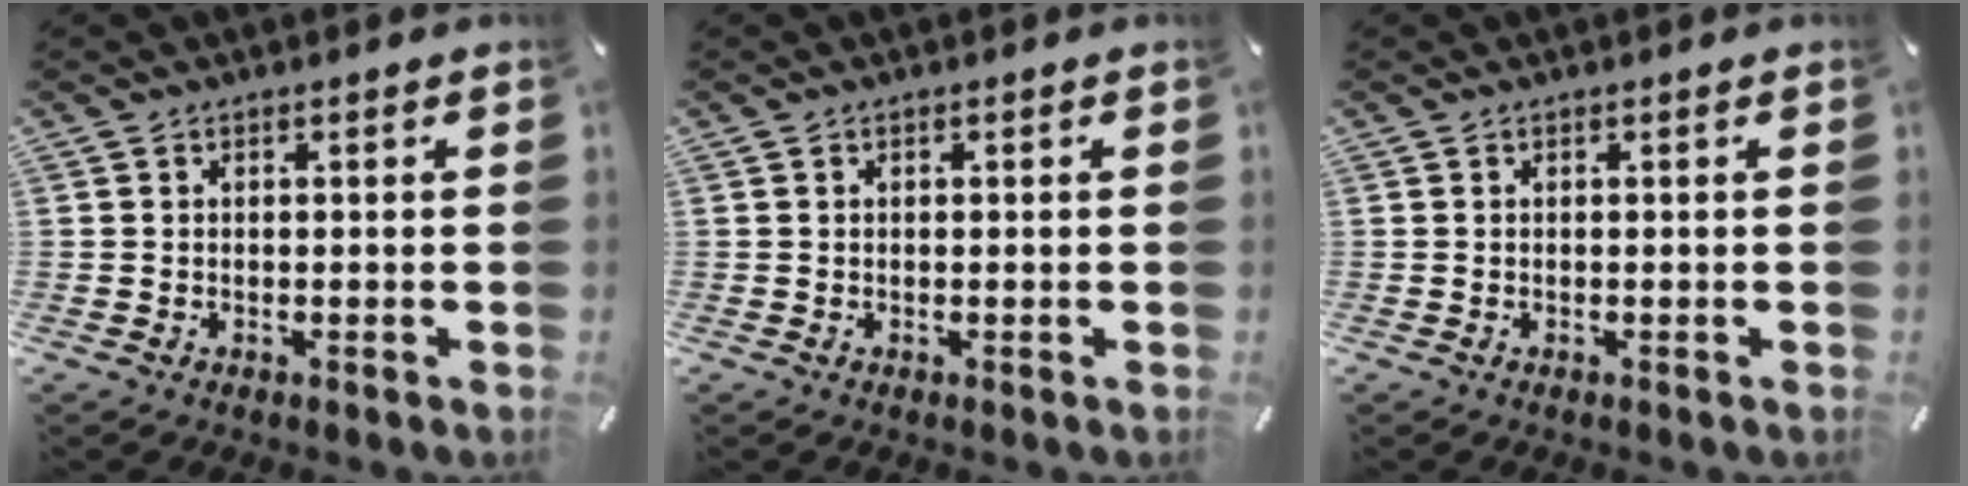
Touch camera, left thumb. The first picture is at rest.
{"total": 0.0}
{"total": 0.0}